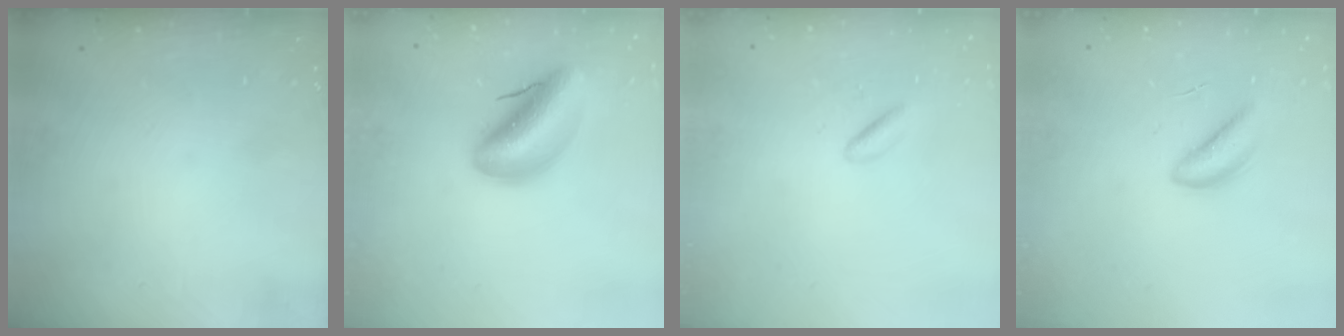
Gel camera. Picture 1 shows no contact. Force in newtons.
{"total": 11.5, "press": 10.8, "slide": 3.7}
{"total": 1.5, "press": 1.3, "slide": 0.7}
{"total": 4.3, "press": 4.3, "slide": 0.6}